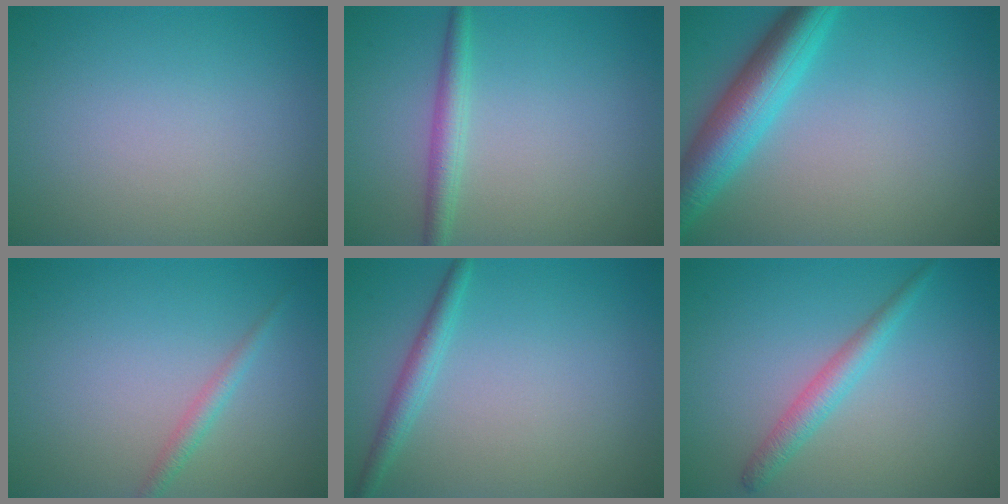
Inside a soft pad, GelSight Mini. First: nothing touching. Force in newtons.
{"total": 2.2, "press": 2.2, "slide": 0.1}
{"total": 6.2, "press": 6.2, "slide": 0.3}
{"total": 1.4, "press": 1.4, "slide": 0.0}
{"total": 2.0, "press": 2.0, "slide": 0.1}
{"total": 2.4, "press": 2.4, "slide": 0.1}